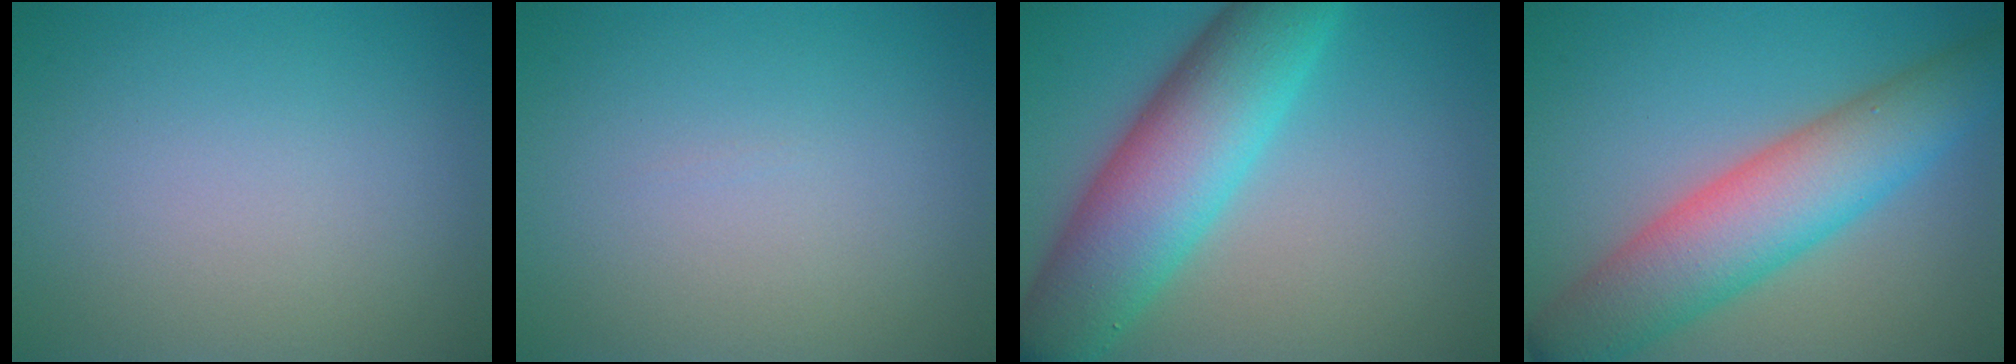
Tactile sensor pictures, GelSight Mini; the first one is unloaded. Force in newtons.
{"total": 0.0}
{"total": 9.9, "press": 9.9, "slide": 0.0}
{"total": 8.4, "press": 8.4, "slide": 0.4}